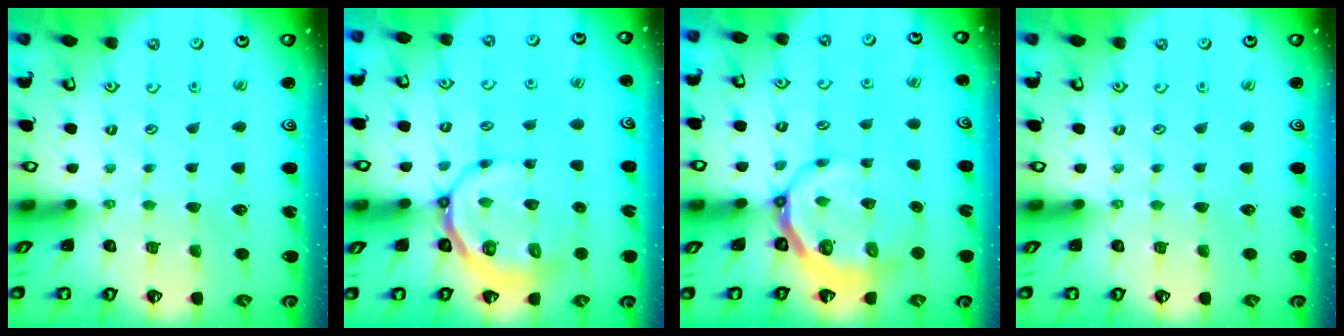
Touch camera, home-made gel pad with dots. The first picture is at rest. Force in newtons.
{"total": 8.7, "press": 8.1, "slide": 3.1}
{"total": 8.1, "press": 7.4, "slide": 3.2}
{"total": 0.0}